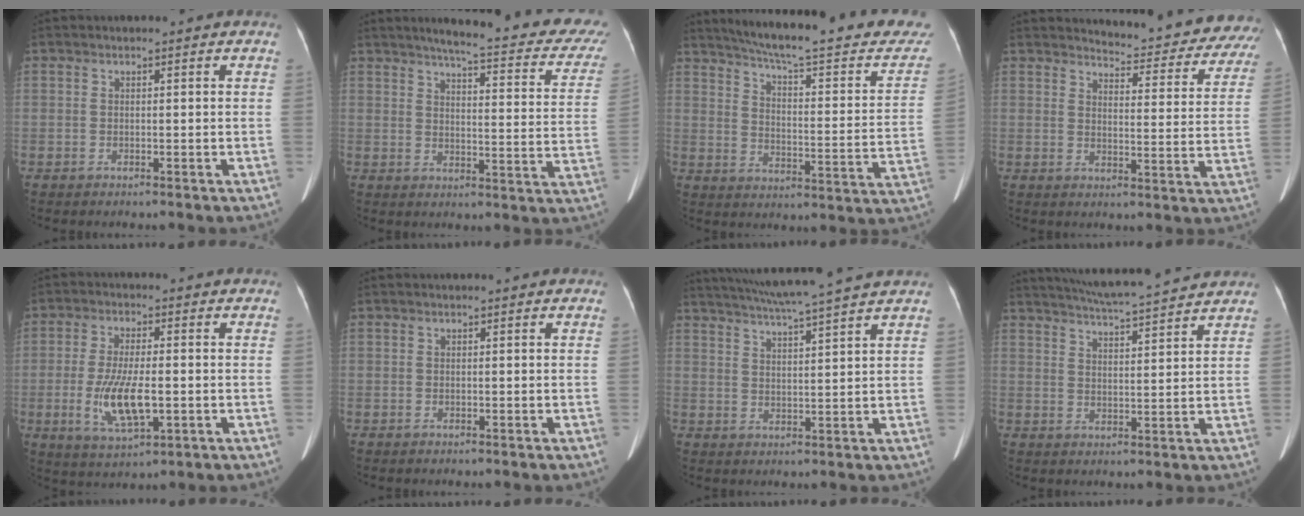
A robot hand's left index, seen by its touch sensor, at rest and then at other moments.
{"total": 23.4, "force": [19.6, 3.4, 12.4], "torque": [-0.147, -0.038, 0.215]}
{"total": 27.3, "force": [23.9, 3.3, 12.7], "torque": [-0.185, -0.059, 0.298]}
{"total": 16.8, "force": [16.1, 2.7, 3.8], "torque": [-0.028, -0.072, 0.168]}
{"total": 8.6, "force": [-1.7, 2.6, 8.1], "torque": [-0.167, -0.010, -0.025]}
{"total": 0.0}
{"total": 12.7, "force": [11.1, -1.4, 6.0], "torque": [-0.110, 0.010, 0.159]}
{"total": 12.7, "force": [11.8, 0.1, 4.7], "torque": [-0.087, 0.019, 0.170]}